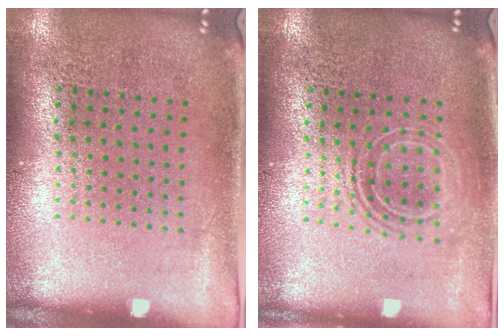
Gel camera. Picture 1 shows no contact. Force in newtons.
{"total": 1.7, "press": 1.3, "slide": 1.0}